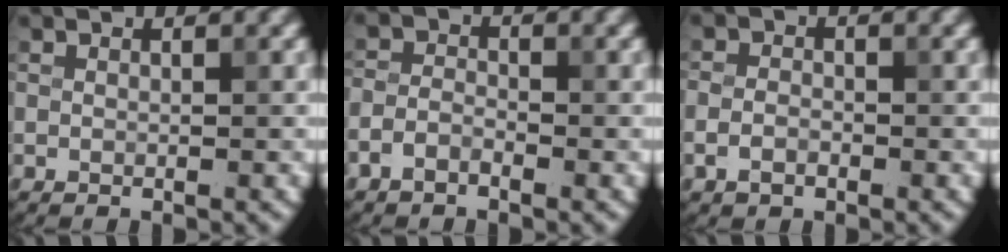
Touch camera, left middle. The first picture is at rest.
{"total": 1.9, "force": [-1.4, 1.0, 0.9], "torque": [-0.018, 0.005, -0.034]}
{"total": 2.0, "force": [-0.9, 1.3, 1.1], "torque": [-0.022, 0.002, -0.023]}